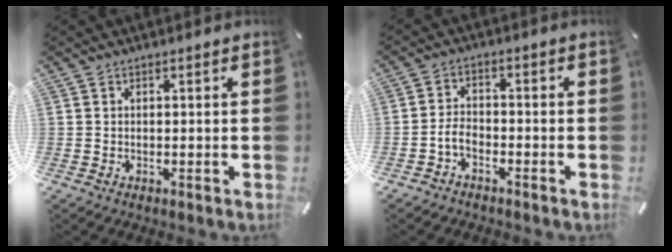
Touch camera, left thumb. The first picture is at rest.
{"total": 4.2, "force": [-2.2, 2.6, 2.3], "torque": [-0.060, 0.008, -0.047]}